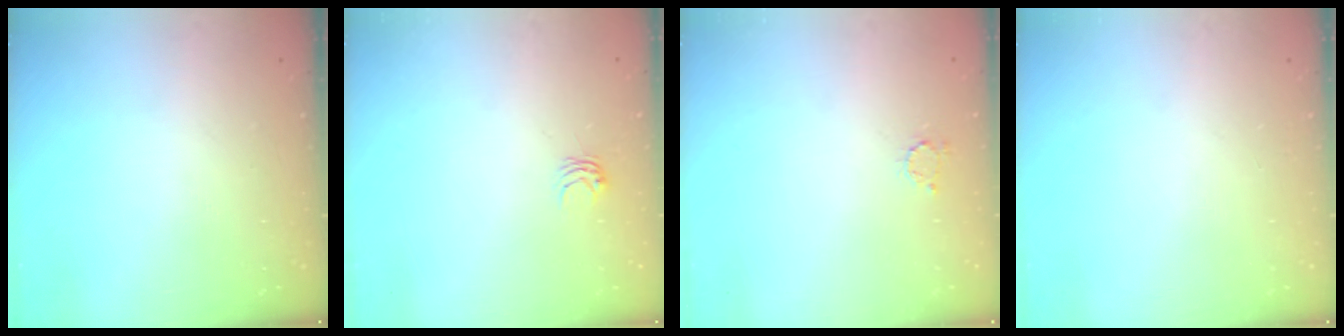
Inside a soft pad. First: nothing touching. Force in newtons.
{"total": 3.2, "press": 3.1, "slide": 0.3}
{"total": 2.7, "press": 2.7, "slide": 0.4}
{"total": 0.0}